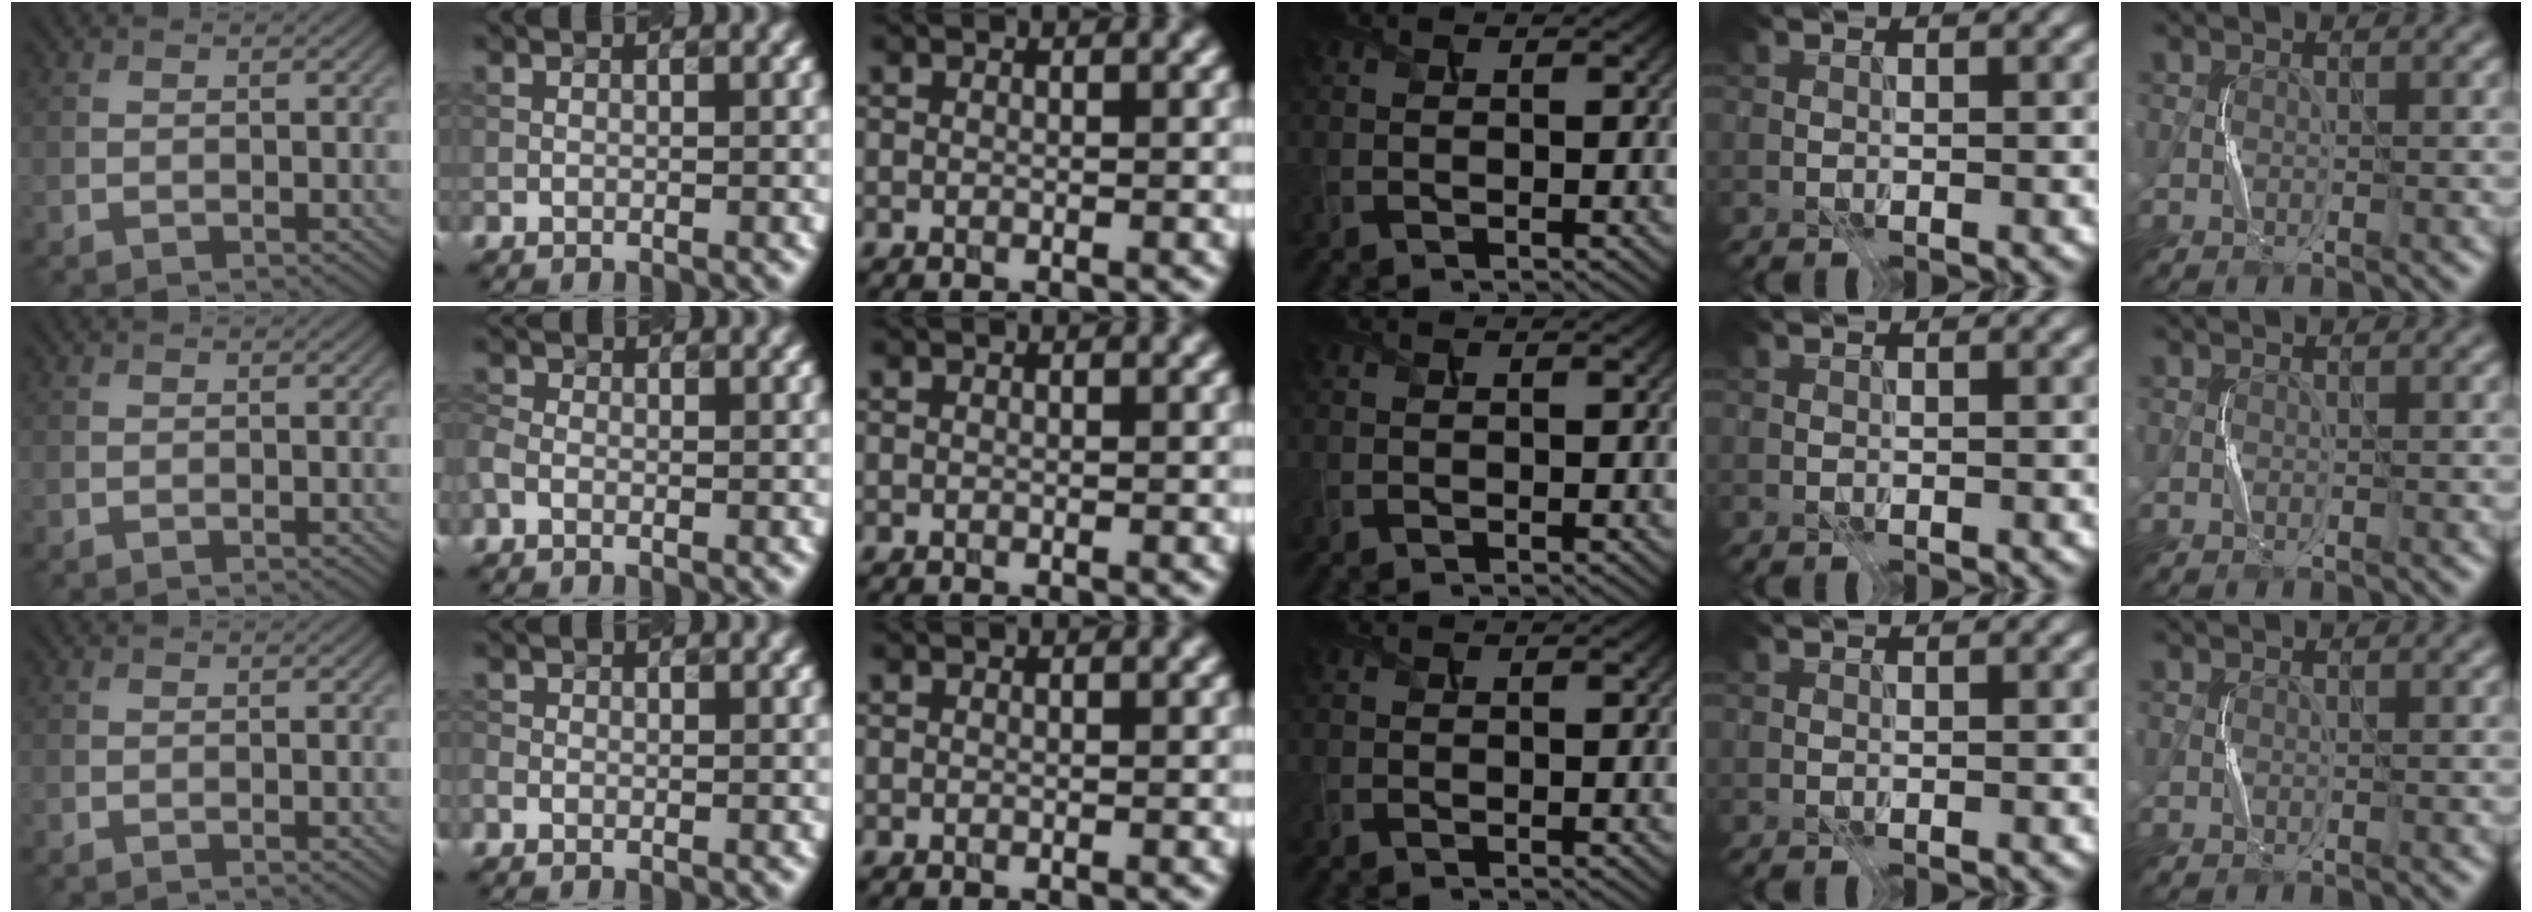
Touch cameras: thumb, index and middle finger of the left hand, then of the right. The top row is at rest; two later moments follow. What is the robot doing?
{"motion": "press", "object": "toy piano key"}